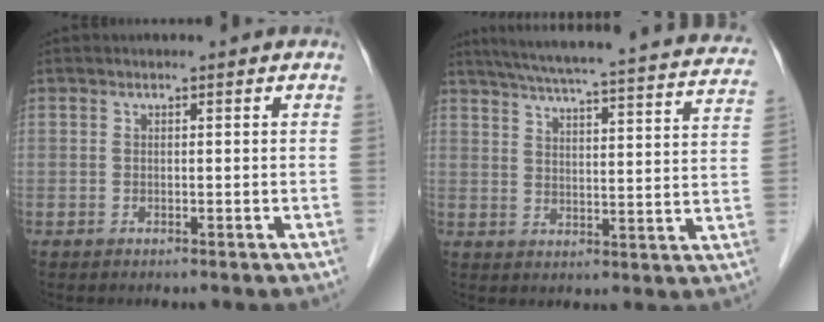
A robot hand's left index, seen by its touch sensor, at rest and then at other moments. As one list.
[{"total": 28.7, "force": [25.5, 2.4, 12.9], "torque": [-0.199, -0.029, 0.308]}]